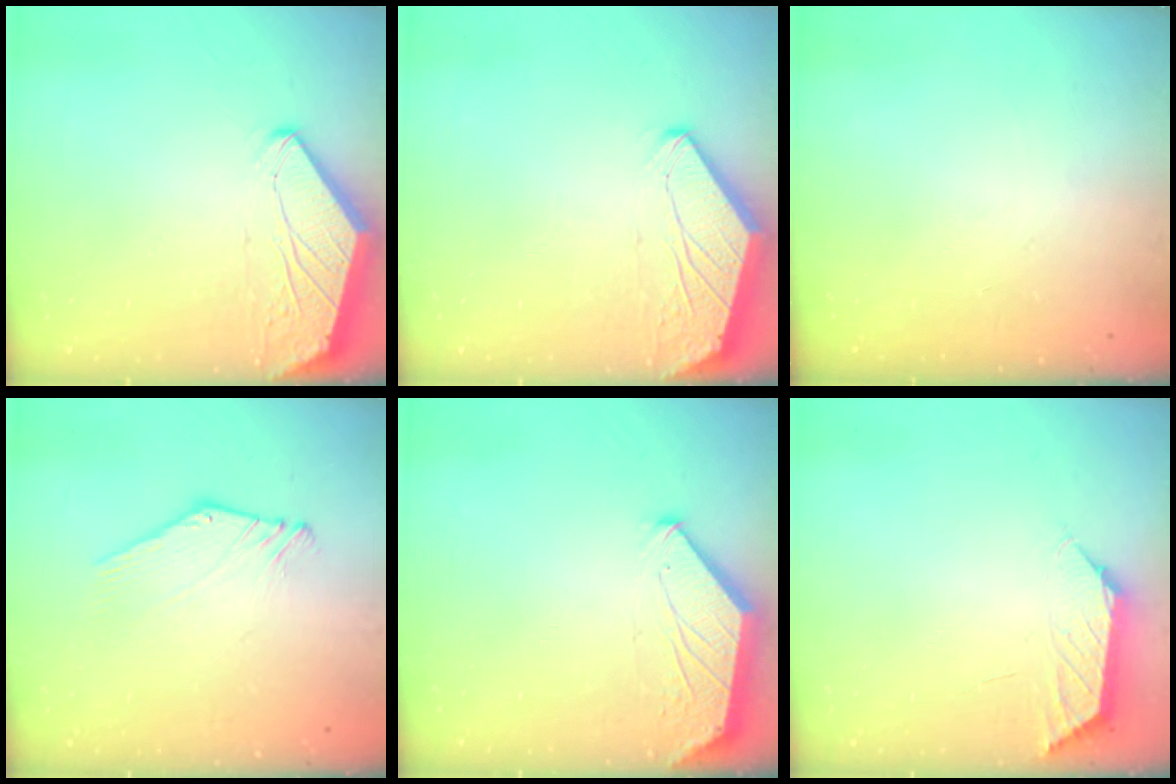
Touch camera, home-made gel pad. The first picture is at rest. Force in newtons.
{"total": 0.0}
{"total": 0.0}
{"total": 2.0, "press": 2.0, "slide": 0.0}
{"total": 1.6, "press": 1.5, "slide": 0.3}
{"total": 1.2, "press": 1.1, "slide": 0.4}